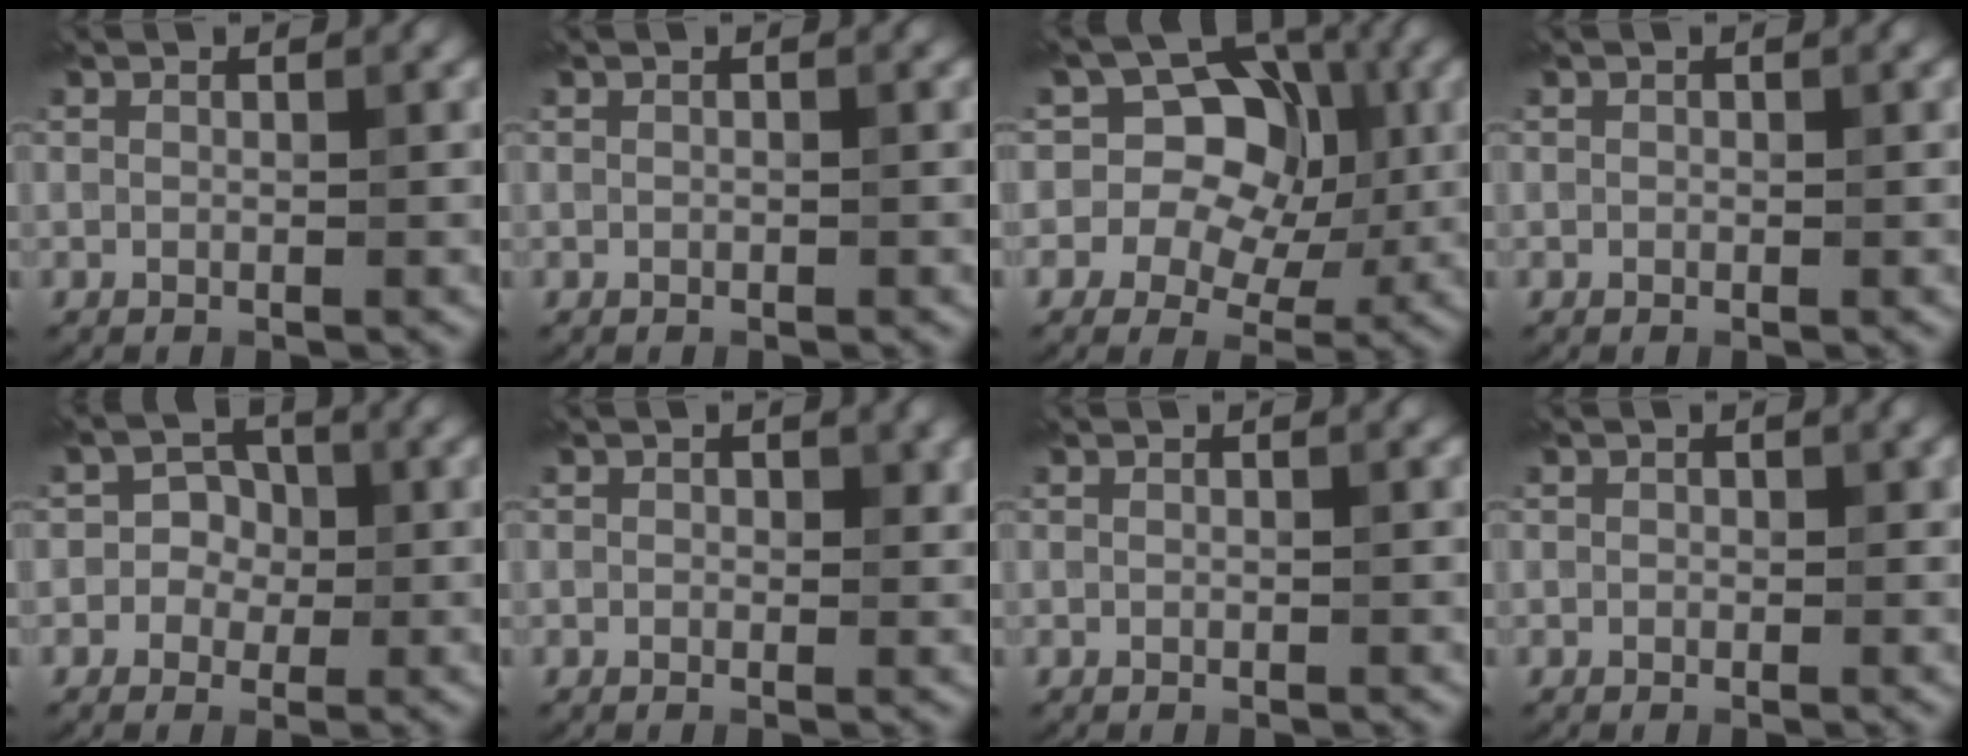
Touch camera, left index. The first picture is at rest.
{"total": 0.0}
{"total": 10.2, "force": [1.8, 8.6, 5.1], "torque": [-0.046, 0.048, -0.018]}
{"total": 0.0}
{"total": 2.6, "force": [-0.3, 2.4, 0.8], "torque": [0.010, 0.009, -0.020]}
{"total": 1.5, "force": [0.3, 1.2, 0.9], "torque": [-0.005, 0.002, 0.004]}
{"total": 0.0}
{"total": 0.8, "force": [0.1, 0.7, 0.4], "torque": [0.001, 0.003, 0.000]}